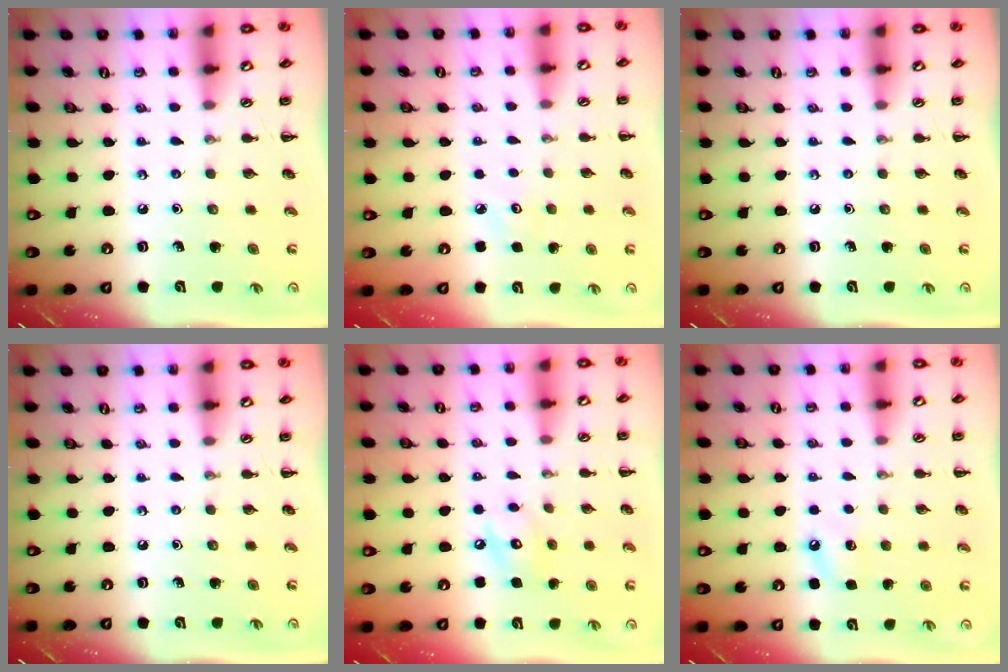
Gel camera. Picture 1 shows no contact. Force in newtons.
{"total": 2.8, "press": 2.7, "slide": 0.8}
{"total": 0.0}
{"total": 0.0}
{"total": 8.0, "press": 8.0, "slide": 0.9}
{"total": 5.1, "press": 4.9, "slide": 1.6}